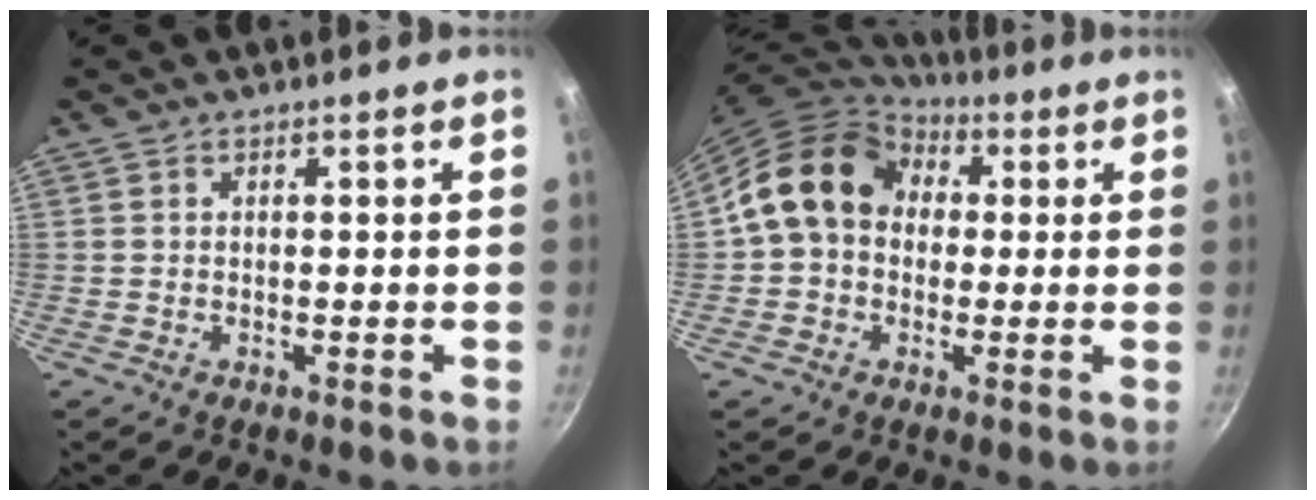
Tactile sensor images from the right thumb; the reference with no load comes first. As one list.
[{"total": 14.9, "force": [2.3, 12.0, 8.5], "torque": [-0.120, 0.034, 0.023]}]